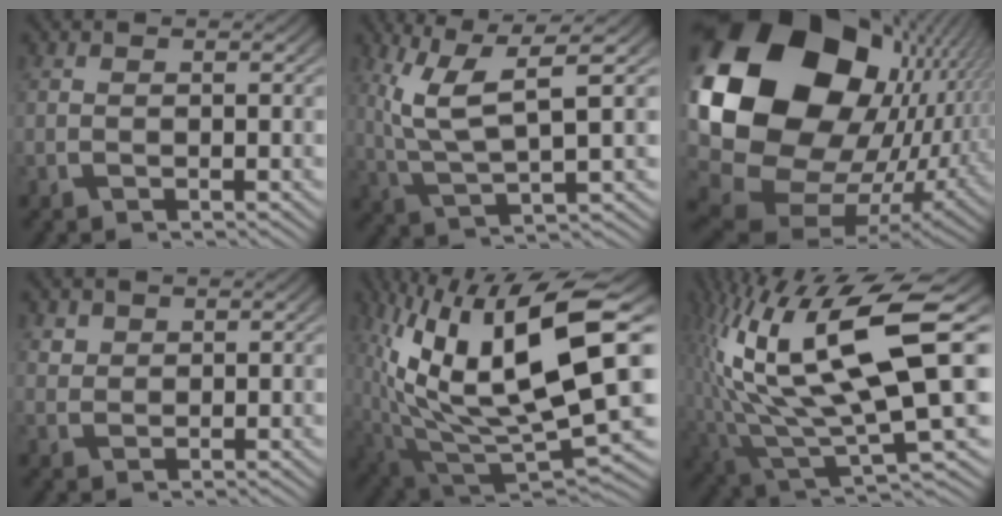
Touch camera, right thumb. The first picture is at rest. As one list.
[{"total": 8.3, "force": [1.9, 4.3, 6.9], "torque": [-0.134, -0.010, 0.037]}, {"total": 26.9, "force": [0.4, 18.6, 19.5], "torque": [-0.415, -0.072, 0.039]}, {"total": 1.7, "force": [1.0, 1.2, 0.4], "torque": [-0.008, -0.005, 0.027]}, {"total": 19.3, "force": [-0.1, 11.9, 15.2], "torque": [-0.308, -0.067, 0.033]}, {"total": 15.8, "force": [-0.3, 8.2, 13.5], "torque": [-0.276, -0.032, 0.016]}]